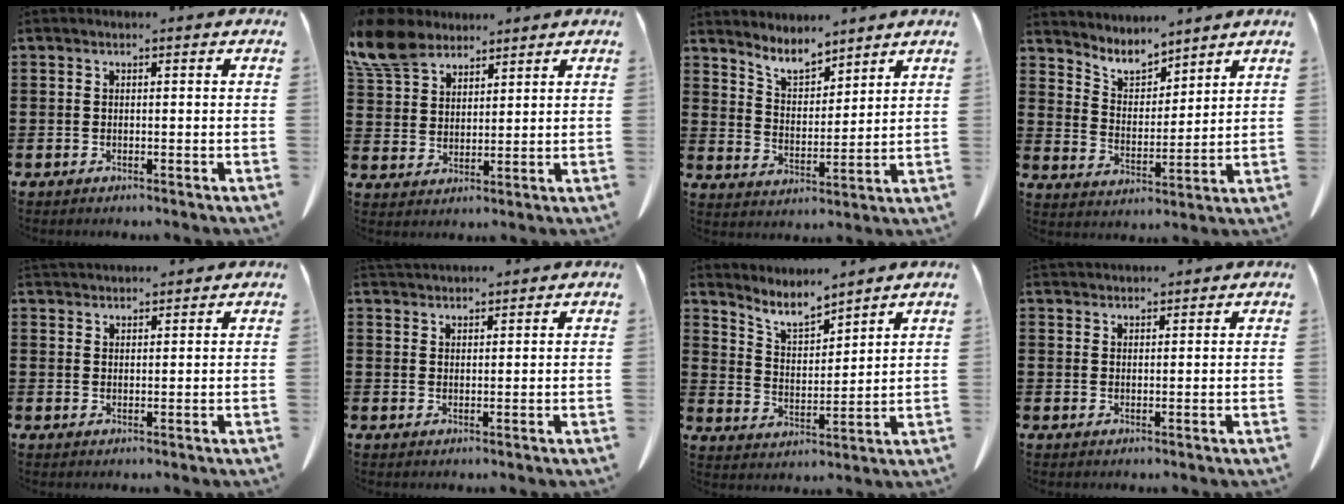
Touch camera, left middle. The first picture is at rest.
{"total": 8.3, "force": [6.1, 4.0, 3.9], "torque": [-0.101, -0.010, 0.113]}
{"total": 5.3, "force": [5.0, 1.3, 1.2], "torque": [-0.043, -0.023, 0.090]}
{"total": 5.3, "force": [5.0, 1.6, 0.7], "torque": [-0.039, -0.025, 0.088]}
{"total": 2.8, "force": [2.8, 0.2, 0.1], "torque": [-0.009, -0.005, 0.055]}
{"total": 2.9, "force": [2.9, 0.3, 0.2], "torque": [-0.012, -0.005, 0.056]}
{"total": 5.9, "force": [5.4, 1.1, 2.2], "torque": [-0.063, -0.025, 0.096]}
{"total": 2.4, "force": [2.4, 0.2, 0.0], "torque": [-0.007, -0.005, 0.048]}